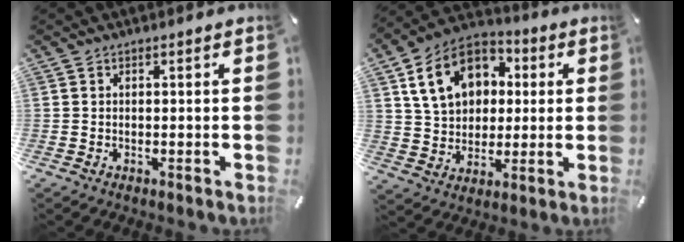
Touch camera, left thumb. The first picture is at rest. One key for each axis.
{"total": 15.0, "fx": 3.9, "fy": 12.1, "fz": 7.9, "tx": -0.156, "ty": 0.010, "tz": 0.077}